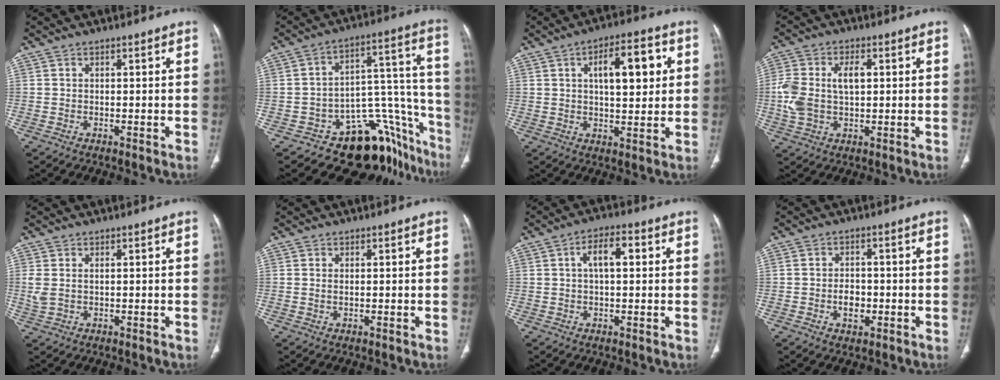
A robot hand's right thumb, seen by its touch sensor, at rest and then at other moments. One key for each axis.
{"total": 19.5, "fx": -13.5, "fy": 10.4, "fz": 9.5, "tx": -0.020, "ty": 0.147, "tz": -0.171}
{"total": 11.4, "fx": 3.2, "fy": 4.7, "fz": 9.9, "tx": -0.126, "ty": 0.002, "tz": 0.048}
{"total": 10.3, "fx": 1.1, "fy": 5.9, "fz": 8.4, "tx": -0.186, "ty": 0.014, "tz": 0.026}
{"total": 3.0, "fx": 0.6, "fy": 1.7, "fz": 2.4, "tx": -0.071, "ty": 0.009, "tz": 0.021}
{"total": 0.8, "fx": 0.3, "fy": 0.3, "fz": 0.7, "tx": -0.017, "ty": 0.000, "tz": 0.009}
{"total": 6.3, "fx": 1.4, "fy": 2.8, "fz": 5.5, "tx": -0.092, "ty": 0.014, "tz": 0.021}
{"total": 3.1, "fx": -1.0, "fy": 2.2, "fz": 1.9, "tx": -0.024, "ty": 0.009, "tz": -0.016}